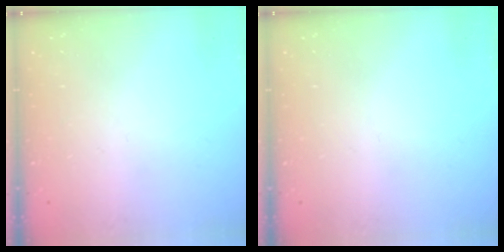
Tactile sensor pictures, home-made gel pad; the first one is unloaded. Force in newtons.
{"total": 0.0}